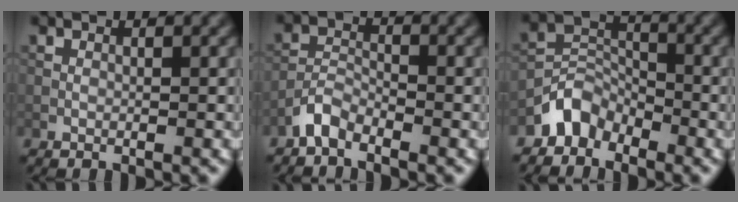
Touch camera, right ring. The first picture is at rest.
{"total": 2.3, "force": [-2.0, 0.8, 0.9], "torque": [-0.018, 0.010, -0.046]}
{"total": 3.3, "force": [-2.6, 1.9, 0.7], "torque": [-0.007, 0.013, -0.059]}